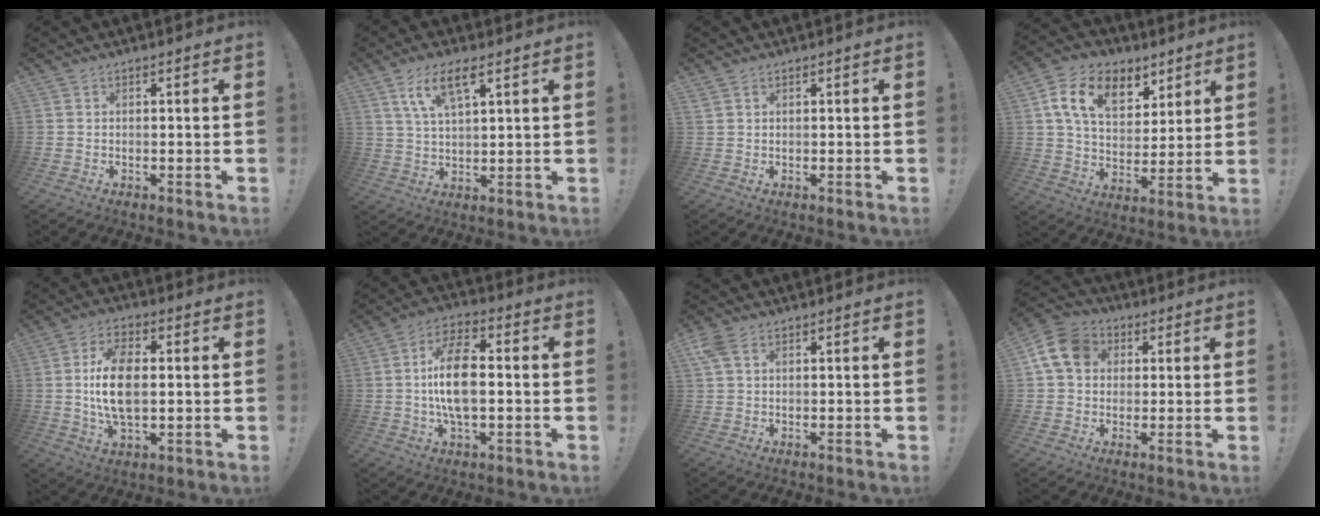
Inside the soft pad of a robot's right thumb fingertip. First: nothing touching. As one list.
[{"total": 8.9, "force": [5.1, 2.9, 6.7], "torque": [-0.122, -0.009, 0.092]}, {"total": 0.9, "force": [0.5, 0.6, 0.5], "torque": [-0.016, 0.003, 0.012]}, {"total": 16.0, "force": [8.0, 10.4, 9.2], "torque": [-0.148, -0.031, 0.149]}, {"total": 12.5, "force": [0.4, 6.8, 10.5], "torque": [-0.193, -0.009, 0.001]}, {"total": 13.4, "force": [-0.4, 6.3, 11.9], "torque": [-0.212, 0.003, -0.013]}, {"total": 3.8, "force": [1.7, 2.3, 2.6], "torque": [-0.061, 0.003, 0.032]}, {"total": 12.3, "force": [3.2, 9.8, 6.8], "torque": [-0.119, 0.003, 0.066]}]